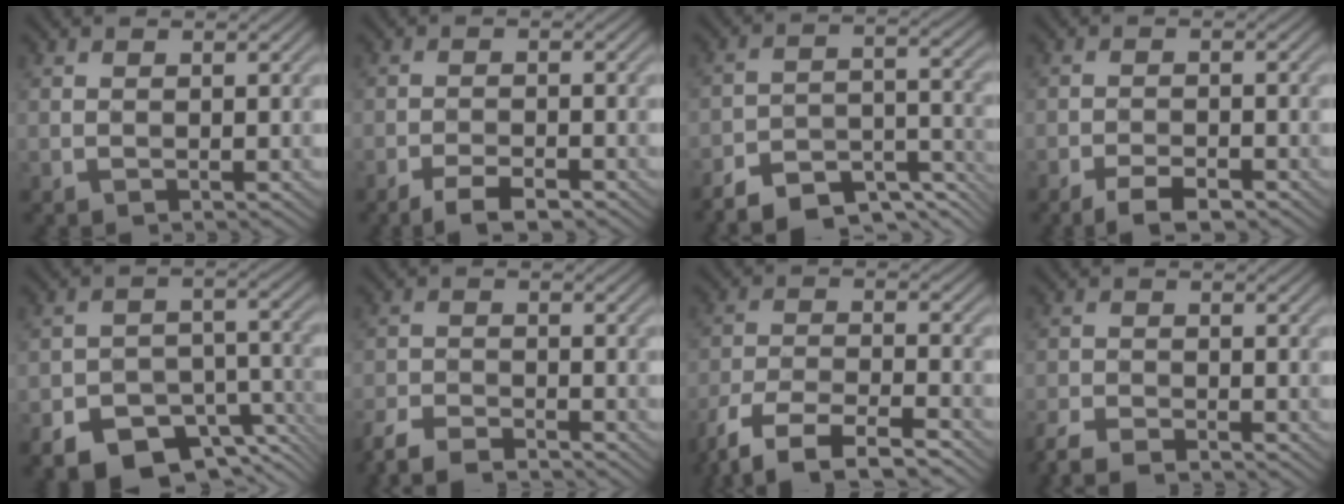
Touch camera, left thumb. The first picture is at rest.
{"total": 3.5, "force": [-2.7, 0.7, 2.1], "torque": [-0.042, 0.006, -0.049]}
{"total": 9.6, "force": [-8.3, 2.8, 3.9], "torque": [-0.067, 0.000, -0.140]}
{"total": 3.8, "force": [-2.9, 1.0, 2.2], "torque": [-0.040, 0.005, -0.051]}
{"total": 9.4, "force": [-6.6, 5.1, 4.4], "torque": [-0.073, -0.015, -0.108]}
{"total": 4.9, "force": [-4.4, 0.9, 1.9], "torque": [-0.044, -0.006, -0.091]}
{"total": 8.4, "force": [-6.7, 2.2, 4.6], "torque": [-0.098, -0.001, -0.132]}
{"total": 4.1, "force": [-3.6, 0.6, 1.8], "torque": [-0.045, -0.007, -0.076]}